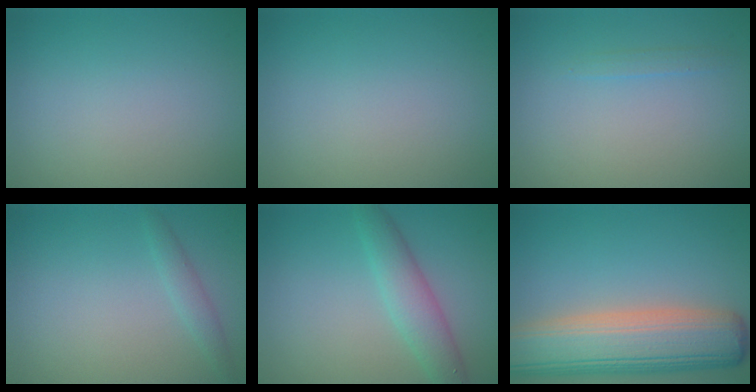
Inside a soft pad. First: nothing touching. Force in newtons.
{"total": 0.0}
{"total": 0.7, "press": 0.7, "slide": 0.1}
{"total": 1.2, "press": 1.2, "slide": 0.0}
{"total": 3.4, "press": 3.4, "slide": 0.1}
{"total": 10.4, "press": 10.4, "slide": 0.7}